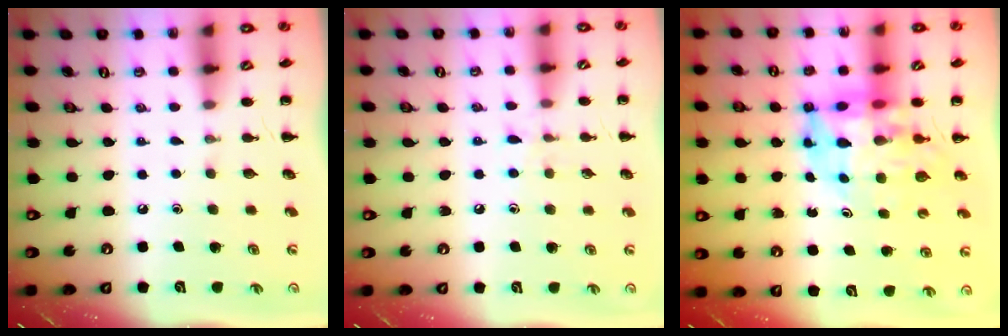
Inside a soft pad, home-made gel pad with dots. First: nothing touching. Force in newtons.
{"total": 6.2, "press": 5.7, "slide": 2.4}
{"total": 9.9, "press": 9.4, "slide": 3.1}